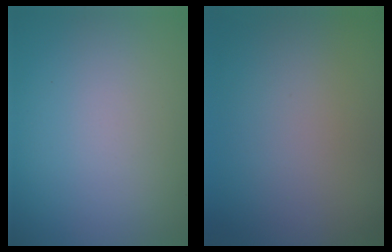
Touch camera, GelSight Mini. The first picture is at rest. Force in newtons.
{"total": 0.0}